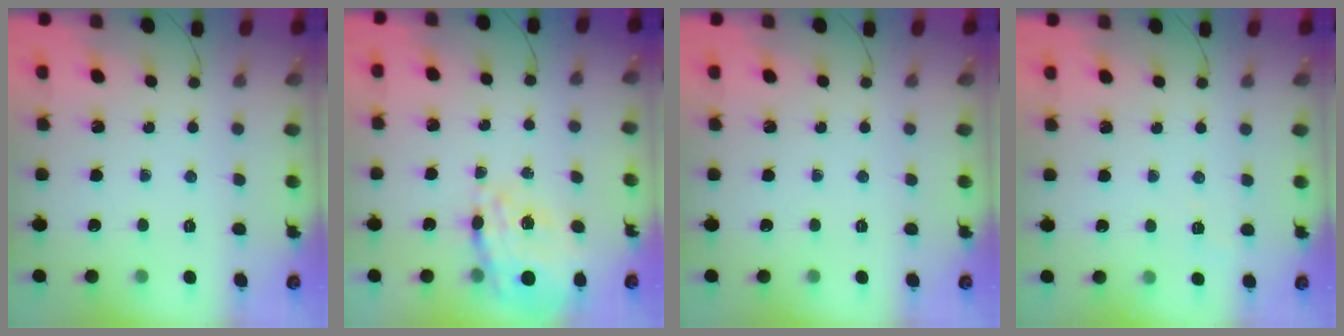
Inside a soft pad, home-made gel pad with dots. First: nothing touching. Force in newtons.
{"total": 18.8, "press": 18.4, "slide": 4.0}
{"total": 0.0}
{"total": 2.7, "press": 2.2, "slide": 1.5}